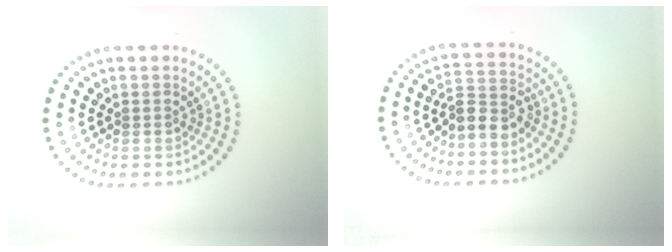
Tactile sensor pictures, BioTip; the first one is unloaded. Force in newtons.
{"total": 2.8, "press": 2.4, "slide": 1.5}